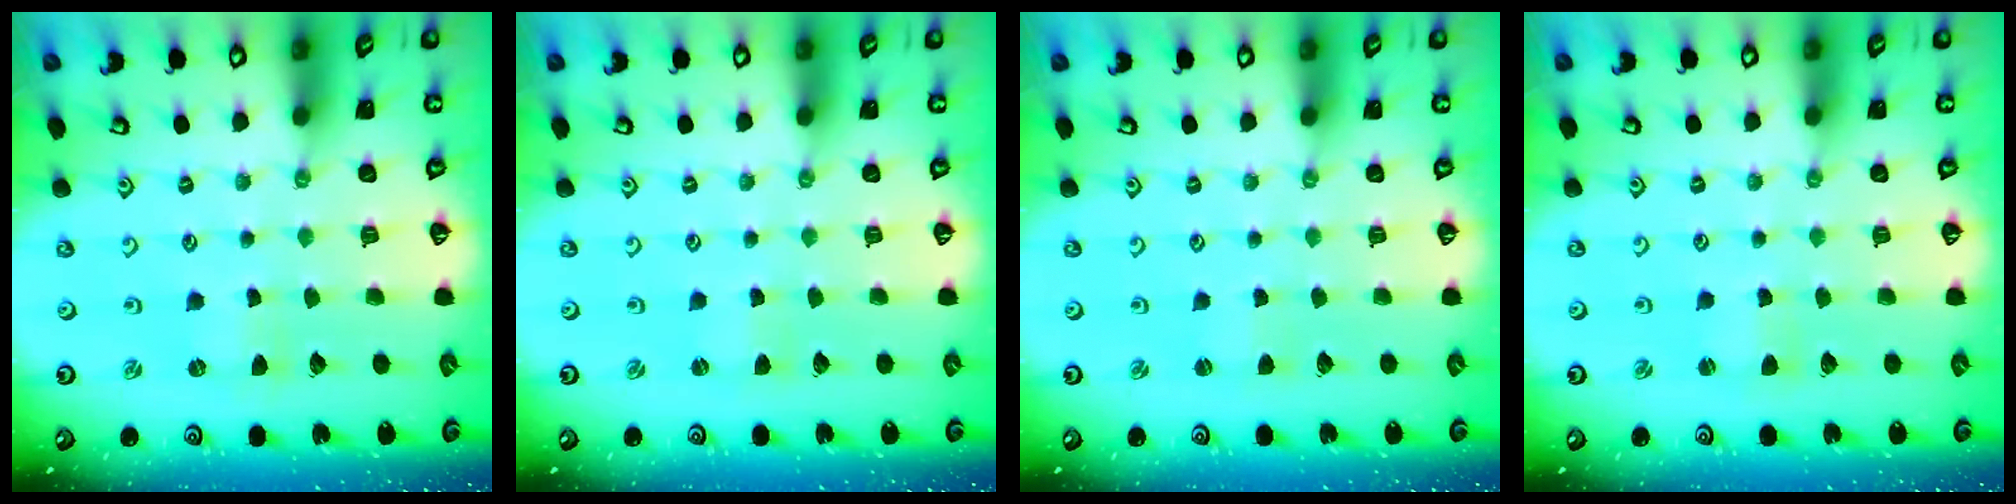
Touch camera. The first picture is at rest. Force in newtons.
{"total": 0.7, "press": 0.7, "slide": 0.2}
{"total": 1.7, "press": 1.7, "slide": 0.2}
{"total": 1.3, "press": 1.2, "slide": 0.2}